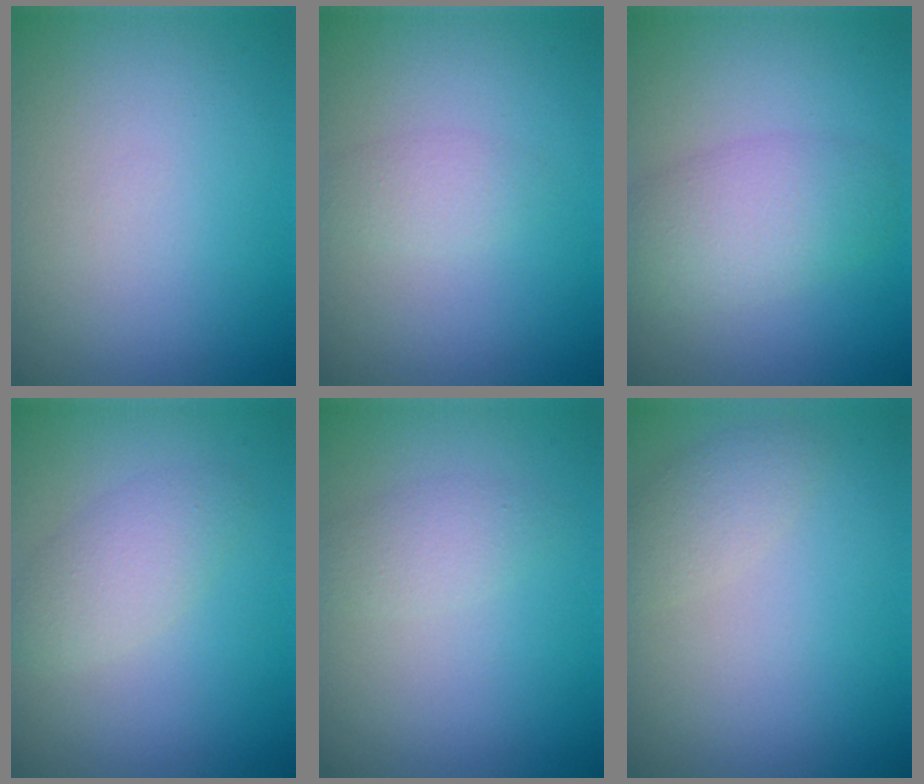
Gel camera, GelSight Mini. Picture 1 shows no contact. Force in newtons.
{"total": 1.5, "press": 1.5, "slide": 0.0}
{"total": 4.4, "press": 4.4, "slide": 0.3}
{"total": 2.7, "press": 2.7, "slide": 0.1}
{"total": 1.8, "press": 1.8, "slide": 0.1}
{"total": 1.9, "press": 1.9, "slide": 0.2}